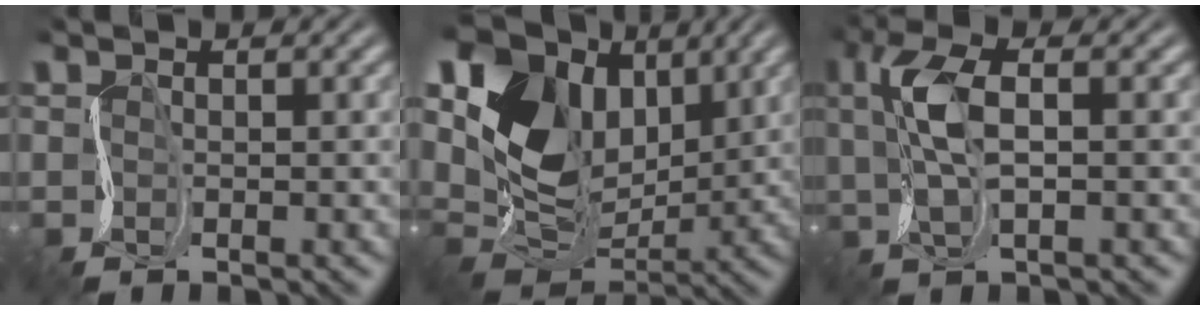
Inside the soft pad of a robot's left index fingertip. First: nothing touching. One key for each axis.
{"total": 11.3, "fx": 4.2, "fy": 8.2, "fz": 6.5, "tx": -0.145, "ty": 0.005, "tz": 0.072}
{"total": 4.8, "fx": 1.0, "fy": 1.7, "fz": 4.4, "tx": -0.098, "ty": 0.011, "tz": 0.011}